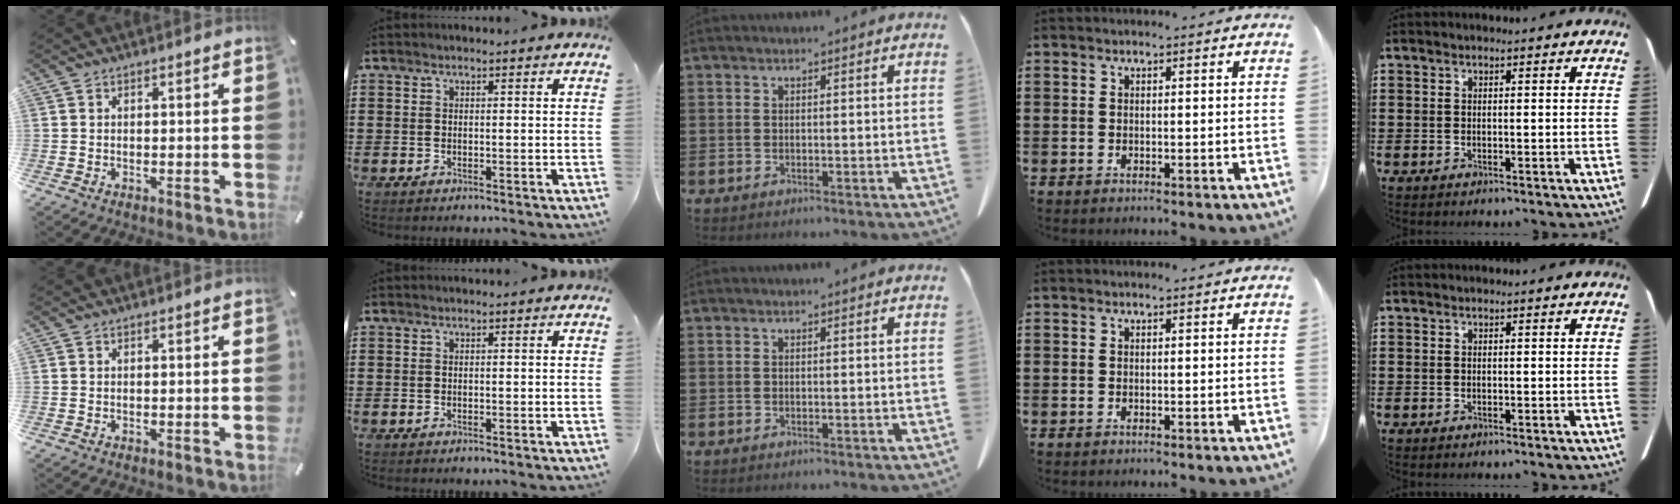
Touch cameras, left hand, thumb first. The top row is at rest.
{}